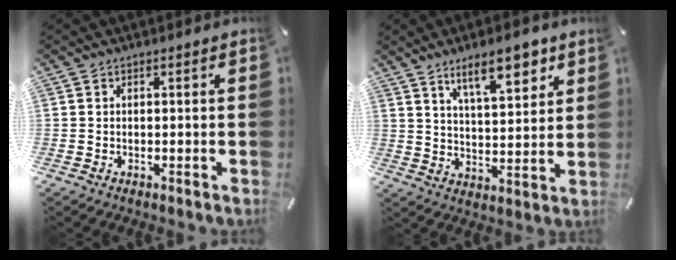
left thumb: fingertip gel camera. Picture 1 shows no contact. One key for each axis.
{"total": 12.3, "fx": 8.0, "fy": 4.6, "fz": 8.2, "tx": -0.120, "ty": -0.035, "tz": 0.135}